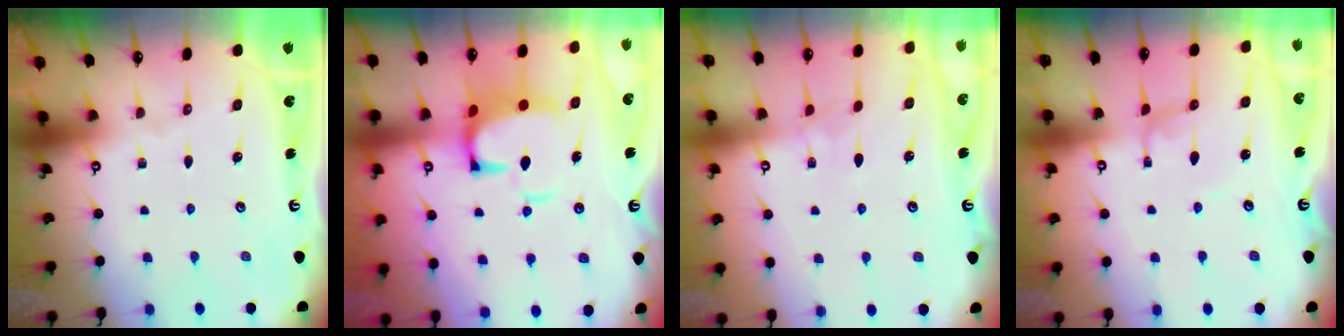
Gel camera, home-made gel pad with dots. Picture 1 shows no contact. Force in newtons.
{"total": 7.2, "press": 7.1, "slide": 1.3}
{"total": 2.5, "press": 2.5, "slide": 0.4}
{"total": 1.9, "press": 1.9, "slide": 0.0}